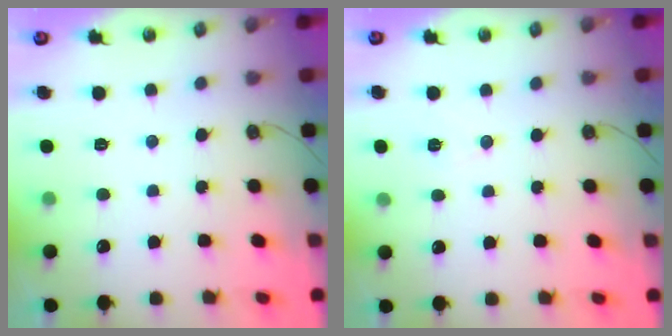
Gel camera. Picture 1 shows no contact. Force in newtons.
{"total": 5.9, "press": 3.7, "slide": 4.5}